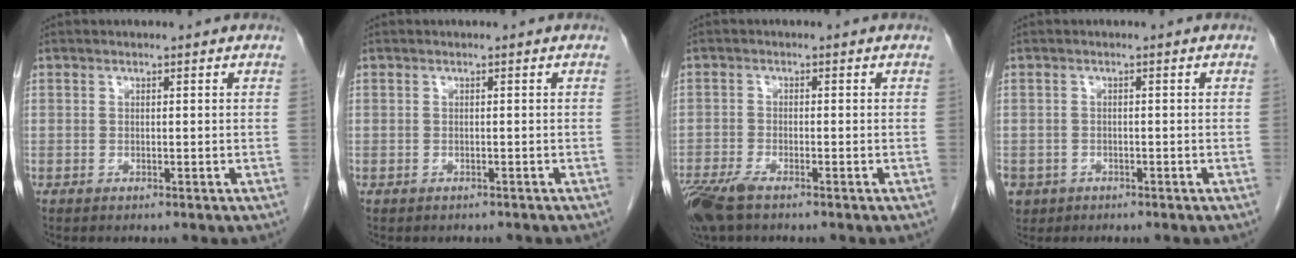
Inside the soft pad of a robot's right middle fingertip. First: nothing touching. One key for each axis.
{"total": 1.8, "fx": -1.6, "fy": 0.8, "fz": 0.4, "tx": -0.014, "ty": -0.001, "tz": -0.019}
{"total": 6.5, "fx": -4.7, "fy": 1.8, "fz": 4.1, "tx": -0.083, "ty": -0.015, "tz": -0.088}
{"total": 4.5, "fx": -2.5, "fy": 3.6, "fz": 1.1, "tx": -0.026, "ty": 0.001, "tz": -0.039}